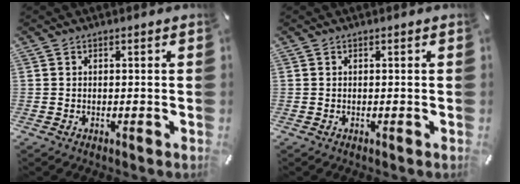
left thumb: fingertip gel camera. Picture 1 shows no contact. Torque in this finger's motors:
{"motor_torque": [0.00, 0.00, -0.03, 0.15, 0.00]}